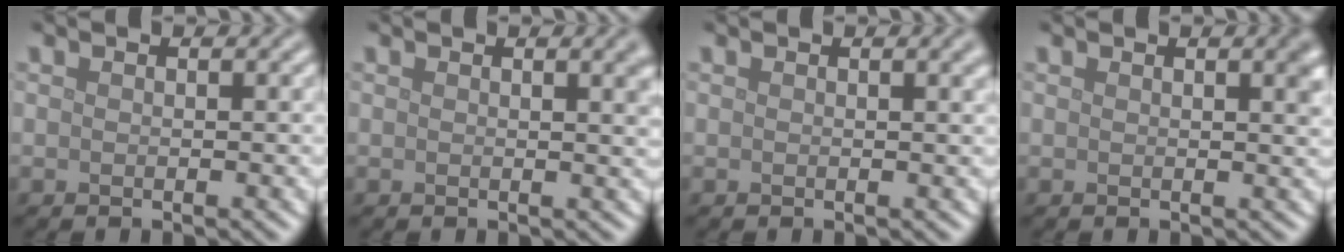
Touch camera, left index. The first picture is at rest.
{"total": 2.5, "force": [1.0, 0.9, 2.1], "torque": [-0.012, 0.007, 0.010]}
{"total": 1.6, "force": [0.7, 0.5, 1.3], "torque": [-0.011, 0.006, 0.008]}
{"total": 2.2, "force": [1.0, 0.7, 1.8], "torque": [-0.010, 0.007, 0.011]}